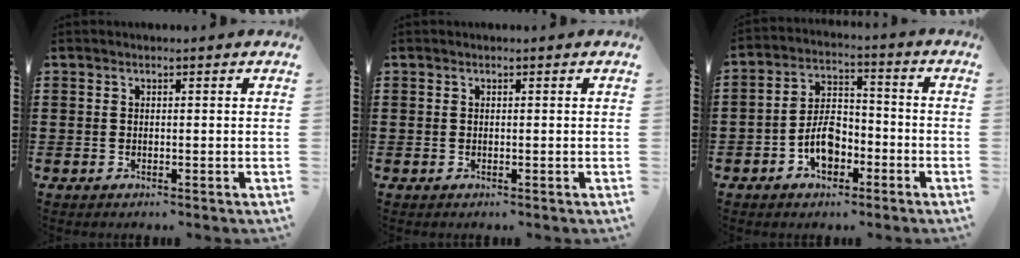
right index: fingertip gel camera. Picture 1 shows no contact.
{"total": 0.0}
{"total": 6.4, "force": [-2.8, 4.0, 4.0], "torque": [-0.074, 0.008, -0.055]}